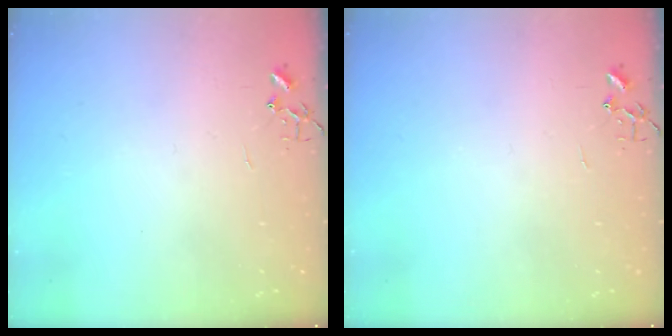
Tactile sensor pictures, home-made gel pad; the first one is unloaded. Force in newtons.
{"total": 0.0}